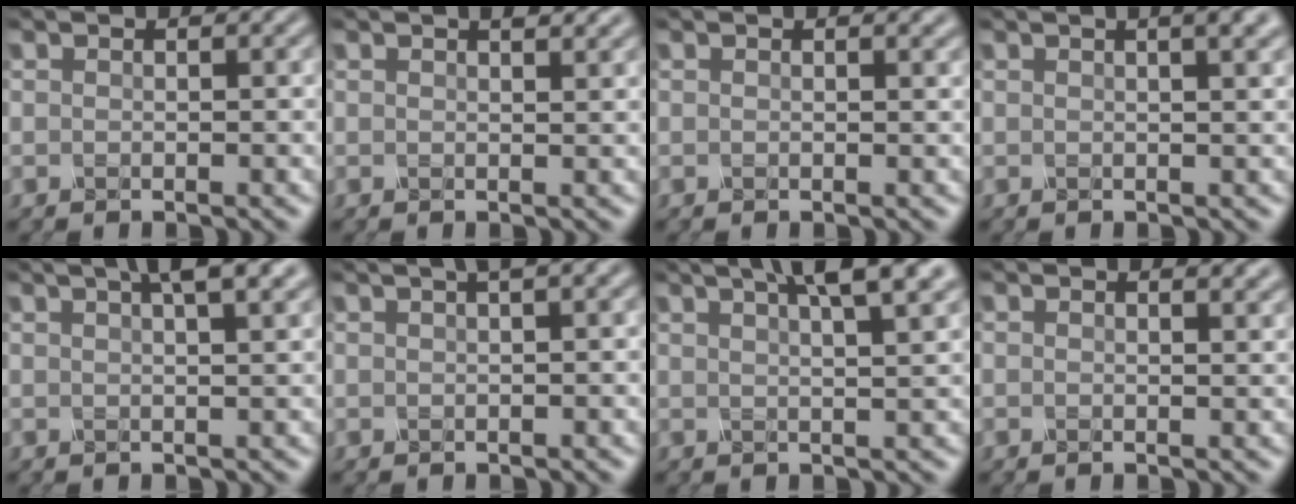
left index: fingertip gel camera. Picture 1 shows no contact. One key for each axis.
{"total": 1.7, "fx": 1.2, "fy": 0.5, "fz": 1.1, "tx": -0.013, "ty": 0.000, "tz": 0.015}
{"total": 1.1, "fx": 0.9, "fy": 0.2, "fz": 0.6, "tx": -0.007, "ty": 0.001, "tz": 0.012}
{"total": 4.8, "fx": 2.5, "fy": 1.9, "fz": 3.5, "tx": -0.024, "ty": 0.023, "tz": 0.002}
{"total": 5.5, "fx": 3.3, "fy": 1.5, "fz": 4.1, "tx": -0.038, "ty": 0.023, "tz": 0.026}
{"total": 2.7, "fx": 1.5, "fy": 0.4, "fz": 2.3, "tx": -0.029, "ty": 0.010, "tz": 0.021}
{"total": 7.6, "fx": 4.5, "fy": 2.2, "fz": 5.7, "tx": -0.055, "ty": 0.034, "tz": 0.034}
{"total": 1.8, "fx": 1.4, "fy": 0.6, "fz": 0.9, "tx": -0.007, "ty": 0.001, "tz": 0.018}